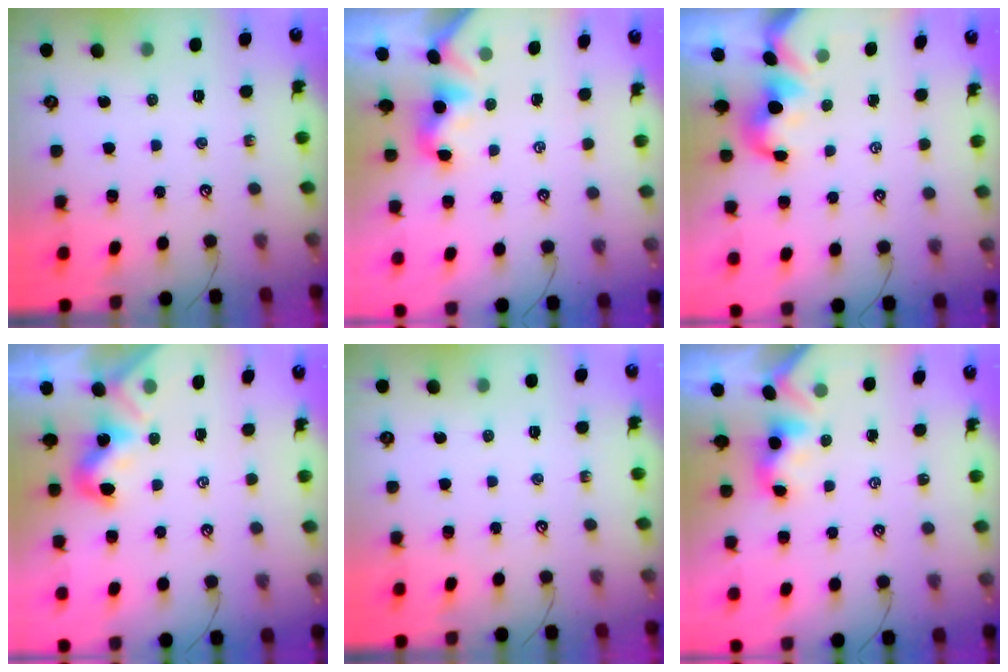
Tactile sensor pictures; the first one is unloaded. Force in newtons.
{"total": 1.8, "press": 1.7, "slide": 0.5}
{"total": 0.5, "press": 0.2, "slide": 0.5}
{"total": 1.7, "press": 1.6, "slide": 0.4}
{"total": 0.0}
{"total": 0.0}